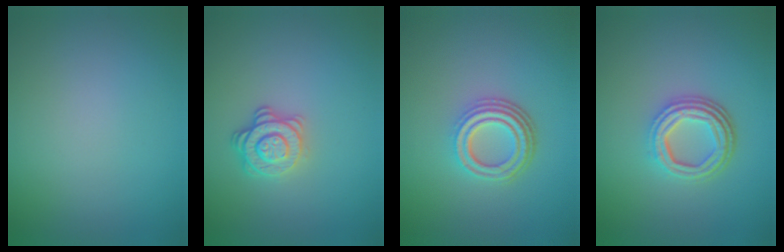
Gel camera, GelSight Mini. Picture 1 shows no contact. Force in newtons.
{"total": 2.8, "press": 2.5, "slide": 1.3}
{"total": 4.2, "press": 3.1, "slide": 2.9}
{"total": 4.5, "press": 3.3, "slide": 3.1}